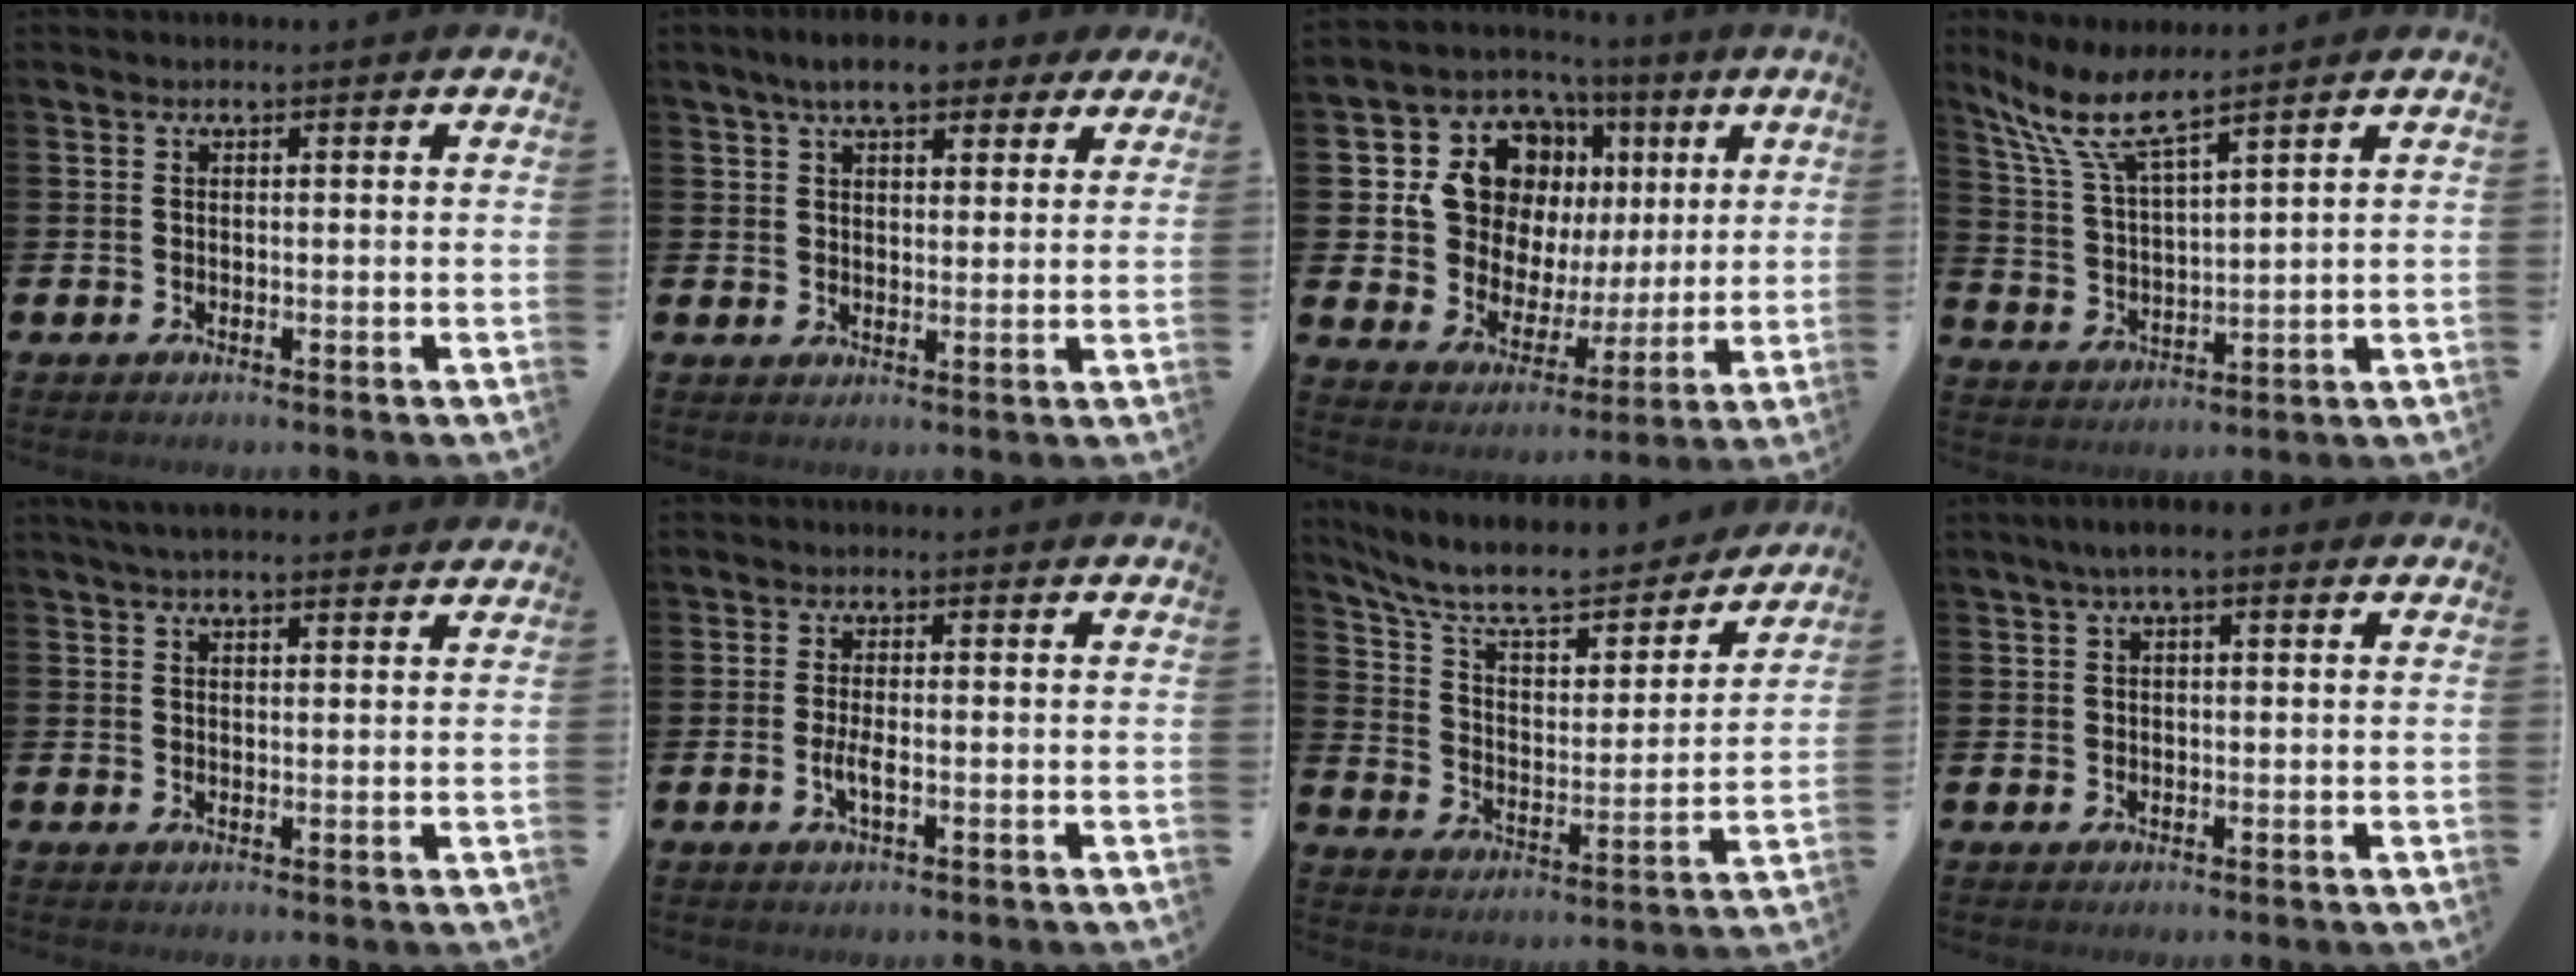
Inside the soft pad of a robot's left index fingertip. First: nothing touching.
{"total": 7.6, "force": [6.1, 2.6, 3.6], "torque": [-0.070, -0.011, 0.107]}
{"total": 12.6, "force": [4.9, 10.0, 5.9], "torque": [-0.167, -0.020, 0.096]}
{"total": 8.5, "force": [7.0, 1.4, 4.5], "torque": [-0.117, -0.024, 0.125]}
{"total": 3.6, "force": [3.4, 0.5, 1.0], "torque": [-0.021, -0.009, 0.061]}
{"total": 2.2, "force": [-0.5, 0.6, 2.1], "torque": [-0.045, 0.003, -0.008]}
{"total": 9.8, "force": [8.7, 2.6, 3.7], "torque": [-0.104, -0.060, 0.146]}
{"total": 3.0, "force": [1.7, 1.0, 2.3], "torque": [-0.035, 0.004, 0.026]}